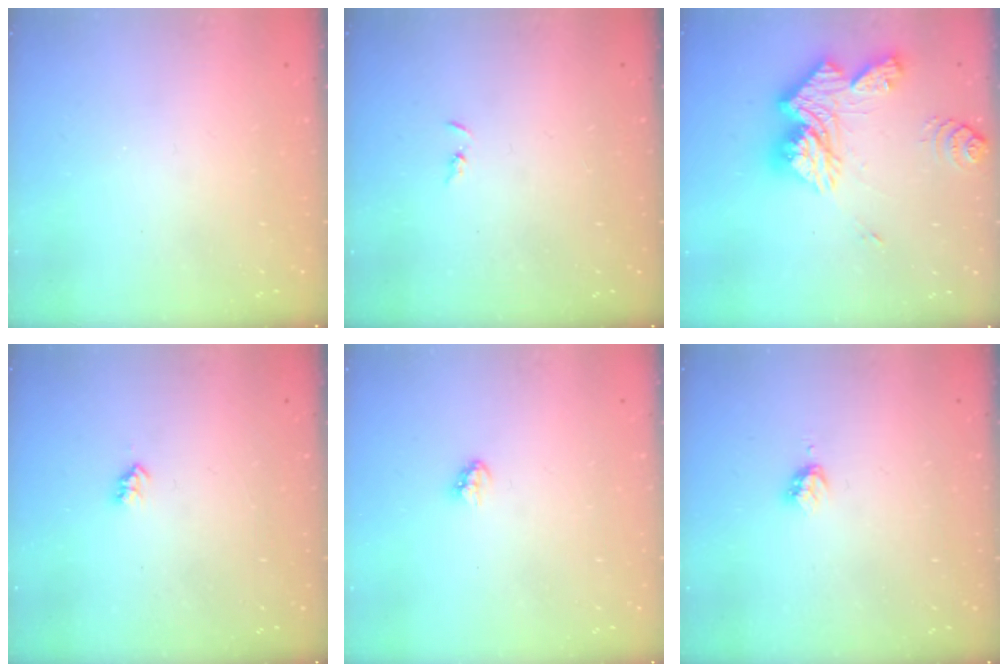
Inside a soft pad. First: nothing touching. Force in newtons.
{"total": 1.3, "press": 1.2, "slide": 0.3}
{"total": 19.3, "press": 19.1, "slide": 2.0}
{"total": 2.6, "press": 2.5, "slide": 0.4}
{"total": 3.1, "press": 3.1, "slide": 0.2}
{"total": 2.9, "press": 2.8, "slide": 0.4}